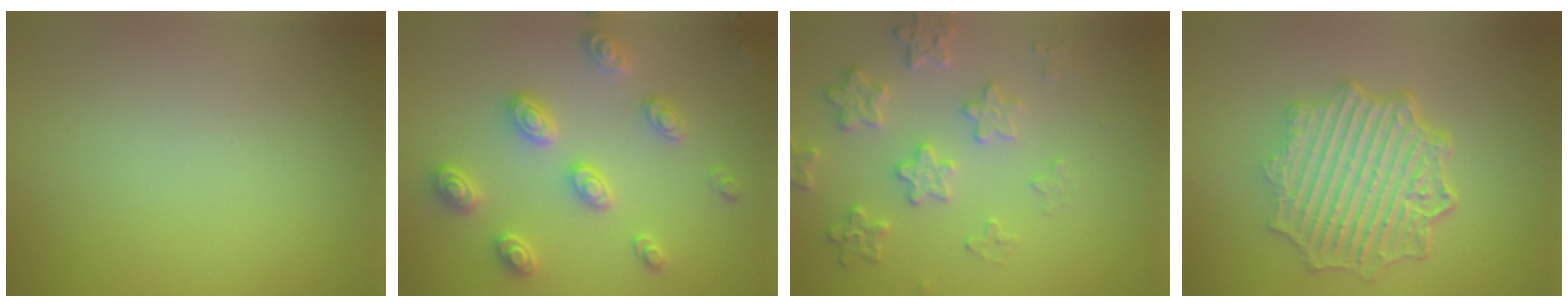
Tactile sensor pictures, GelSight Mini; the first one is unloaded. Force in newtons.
{"total": 3.5, "press": 3.5, "slide": 0.5}
{"total": 3.7, "press": 3.5, "slide": 1.3}
{"total": 6.4, "press": 5.3, "slide": 3.6}